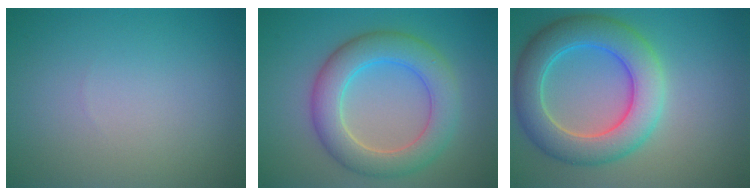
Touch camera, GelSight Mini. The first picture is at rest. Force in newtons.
{"total": 6.3, "press": 6.3, "slide": 0.5}
{"total": 7.5, "press": 7.5, "slide": 0.2}